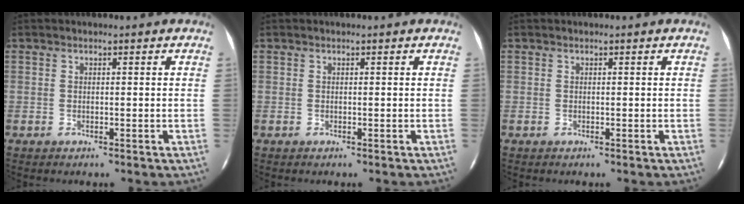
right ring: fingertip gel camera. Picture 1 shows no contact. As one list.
[{"total": 0.0}, {"total": 0.0}]